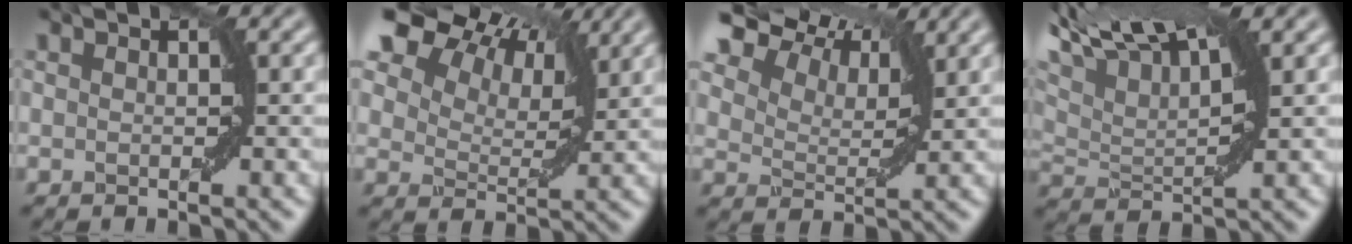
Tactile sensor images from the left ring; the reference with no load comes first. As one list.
[{"total": 11.2, "force": [7.6, 5.8, 5.9], "torque": [-0.120, 0.027, 0.107]}, {"total": 8.2, "force": [6.6, 3.0, 3.8], "torque": [-0.083, 0.022, 0.087]}, {"total": 9.8, "force": [6.5, 3.2, 6.5], "torque": [-0.130, 0.036, 0.109]}]